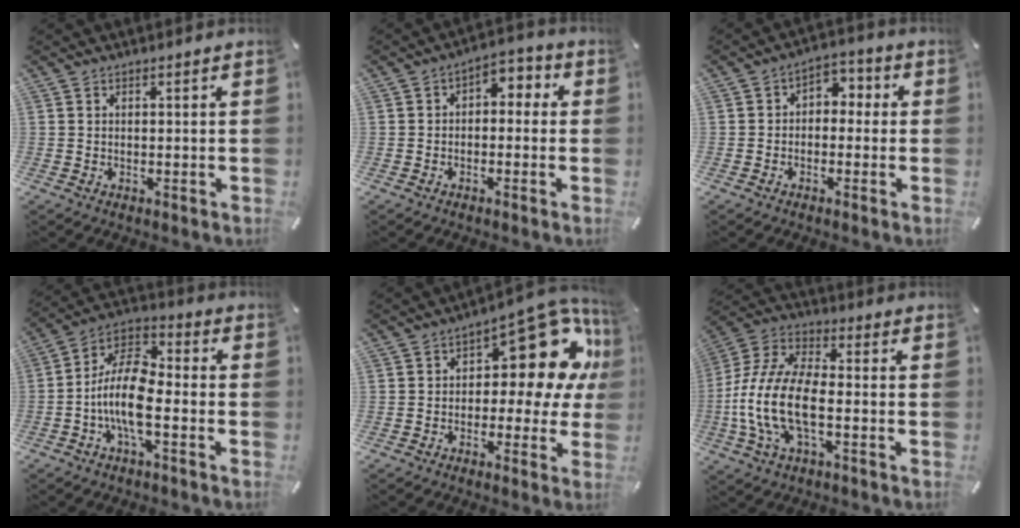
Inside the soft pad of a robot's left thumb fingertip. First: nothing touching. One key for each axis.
{"total": 3.7, "fx": -1.7, "fy": 2.6, "fz": 2.1, "tx": -0.031, "ty": 0.010, "tz": -0.039}
{"total": 4.2, "fx": -1.9, "fy": 3.3, "fz": 1.8, "tx": -0.022, "ty": 0.016, "tz": -0.041}
{"total": 13.3, "fx": -4.2, "fy": 6.2, "fz": 11.0, "tx": -0.237, "ty": 0.002, "tz": -0.078}
{"total": 18.3, "fx": 6.3, "fy": 9.6, "fz": 14.2, "tx": -0.165, "ty": -0.049, "tz": 0.104}
{"total": 14.4, "fx": -4.5, "fy": 7.2, "fz": 11.6, "tx": -0.268, "ty": -0.004, "tz": -0.086}